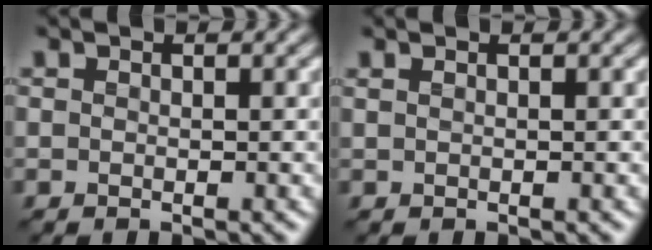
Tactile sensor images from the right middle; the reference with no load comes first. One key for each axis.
{"total": 0.0}